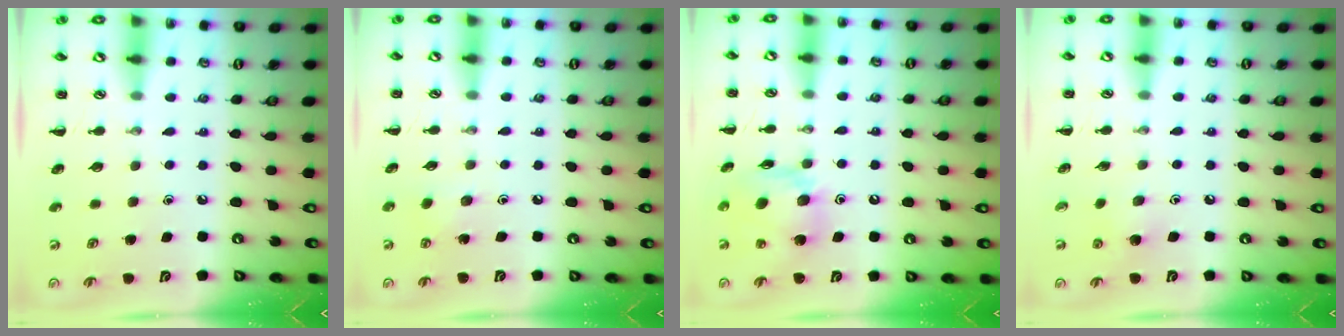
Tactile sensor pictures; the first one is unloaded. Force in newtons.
{"total": 2.9, "press": 2.8, "slide": 0.9}
{"total": 11.7, "press": 11.2, "slide": 3.3}
{"total": 5.0, "press": 4.9, "slide": 0.7}